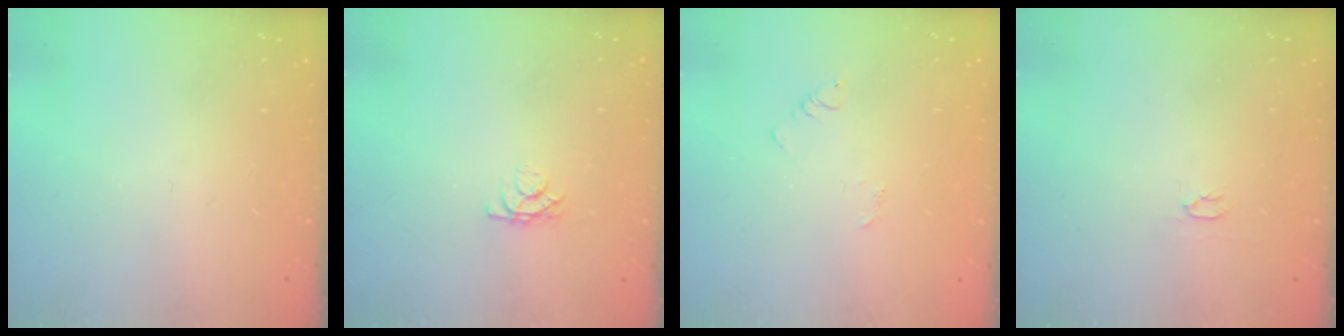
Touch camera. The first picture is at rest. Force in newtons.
{"total": 4.2, "press": 4.2, "slide": 0.5}
{"total": 2.9, "press": 2.9, "slide": 0.3}
{"total": 2.0, "press": 2.0, "slide": 0.3}